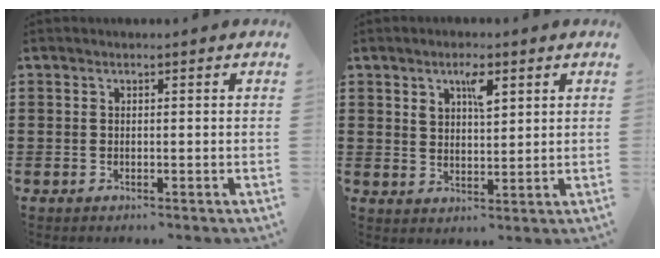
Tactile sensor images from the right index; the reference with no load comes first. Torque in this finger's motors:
{"motor_torque": [0.07, -0.07, 0.21, 0.08]}